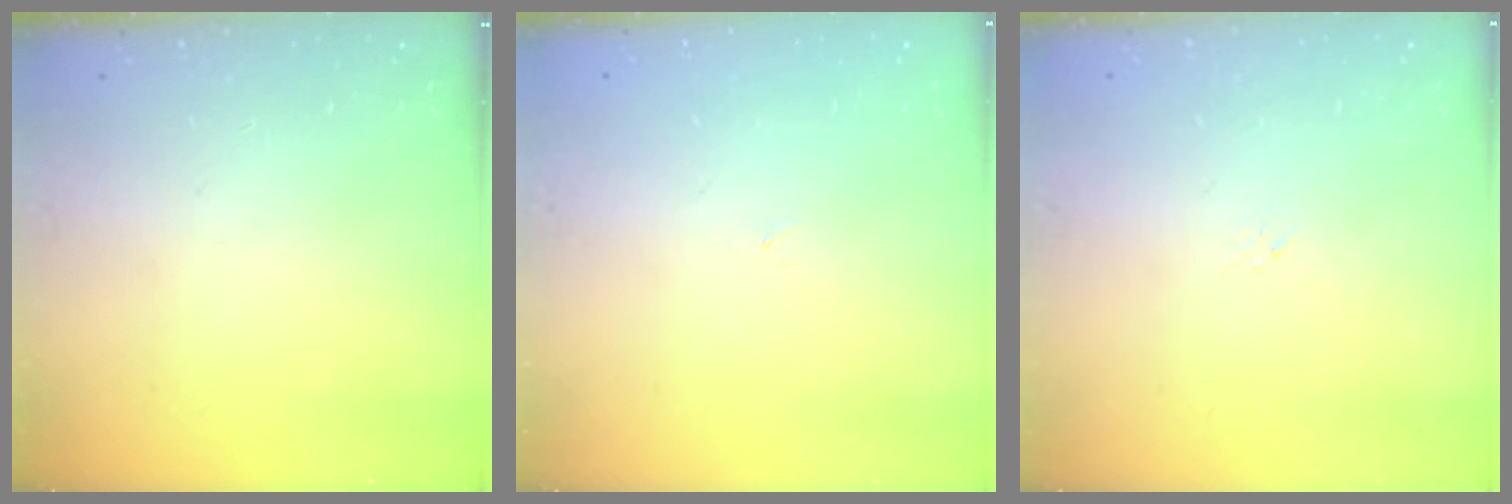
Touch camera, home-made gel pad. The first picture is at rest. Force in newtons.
{"total": 0.8, "press": 0.8, "slide": 0.1}
{"total": 0.0}